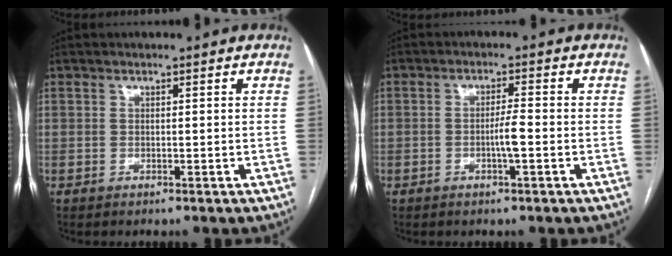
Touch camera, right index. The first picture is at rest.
{"total": 3.0, "force": [-0.8, 0.1, 2.9], "torque": [-0.051, 0.000, -0.014]}